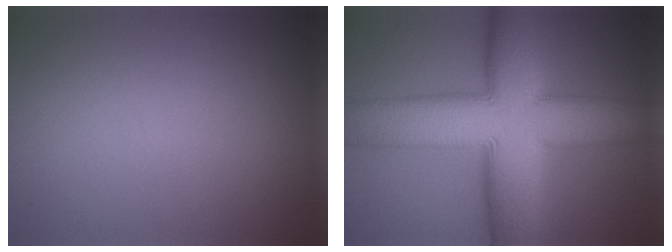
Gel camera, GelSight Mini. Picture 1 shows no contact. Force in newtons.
{"total": 14.0, "press": 14.0, "slide": 0.5}